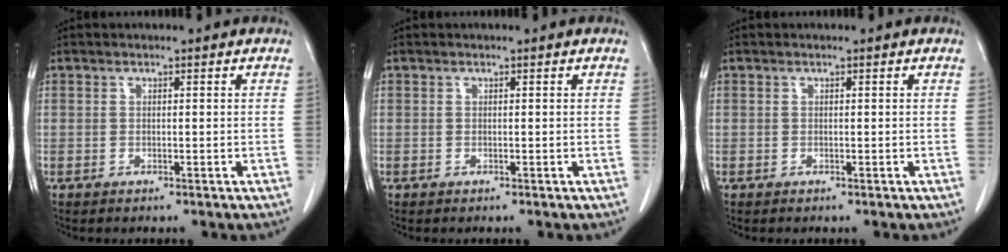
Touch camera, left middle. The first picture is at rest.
{"total": 0.0}
{"total": 0.0}